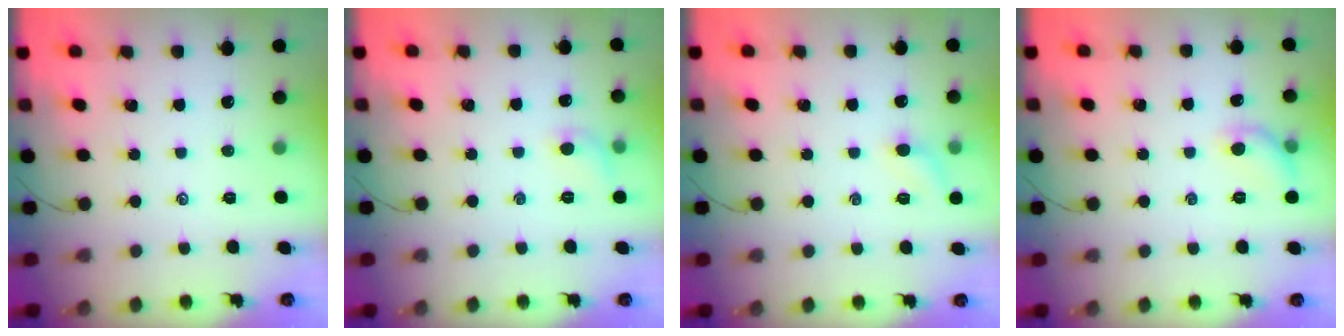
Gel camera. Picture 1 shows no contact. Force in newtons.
{"total": 6.0, "press": 5.8, "slide": 1.6}
{"total": 6.2, "press": 5.9, "slide": 1.9}
{"total": 6.7, "press": 6.6, "slide": 1.2}